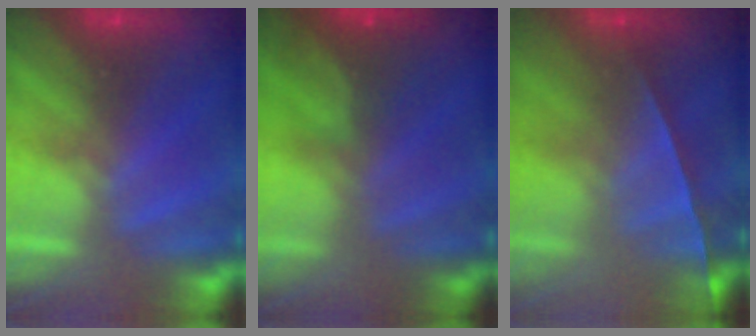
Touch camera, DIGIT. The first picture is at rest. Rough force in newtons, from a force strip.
{"total": 10.4}
{"total": 1.5}